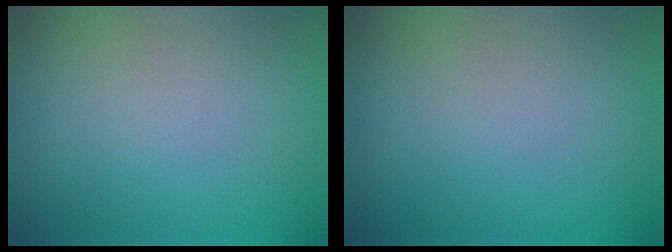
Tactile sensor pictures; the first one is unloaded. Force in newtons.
{"total": 0.0}